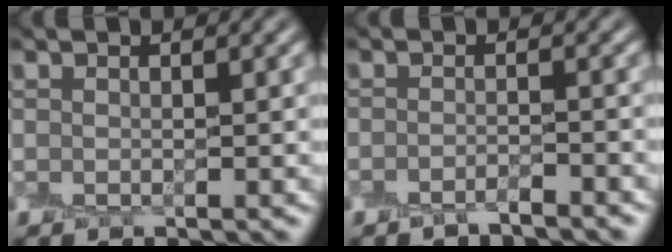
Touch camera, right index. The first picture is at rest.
{"total": 1.4, "force": [-1.4, -0.2, 0.1], "torque": [-0.002, -0.006, -0.023]}